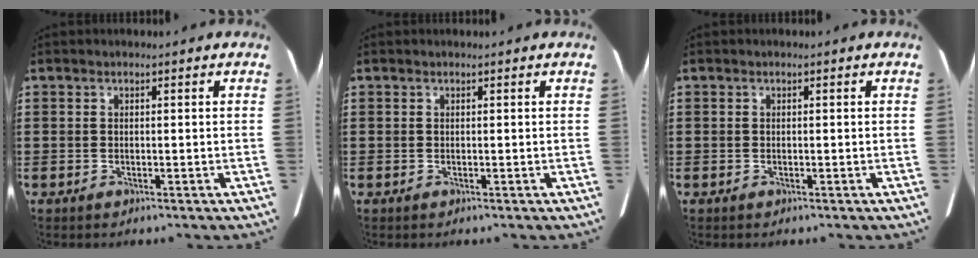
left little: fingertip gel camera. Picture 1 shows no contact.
{"total": 0.0}
{"total": 0.0}